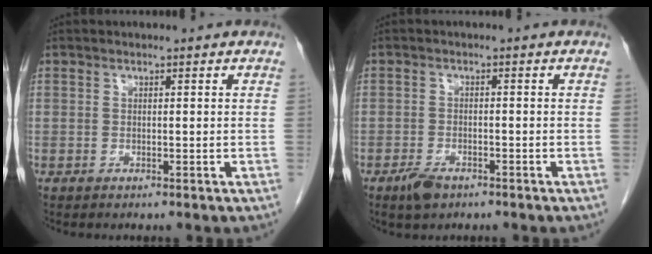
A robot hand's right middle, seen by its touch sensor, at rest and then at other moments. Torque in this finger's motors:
{"motor_torque": [0.60, -0.41, 0.00, 0.03]}